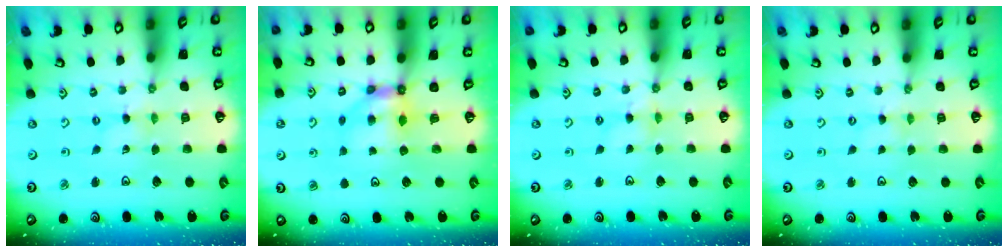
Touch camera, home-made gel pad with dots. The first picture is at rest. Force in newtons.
{"total": 6.7, "press": 6.7, "slide": 0.6}
{"total": 2.6, "press": 2.6, "slide": 0.4}
{"total": 0.0}